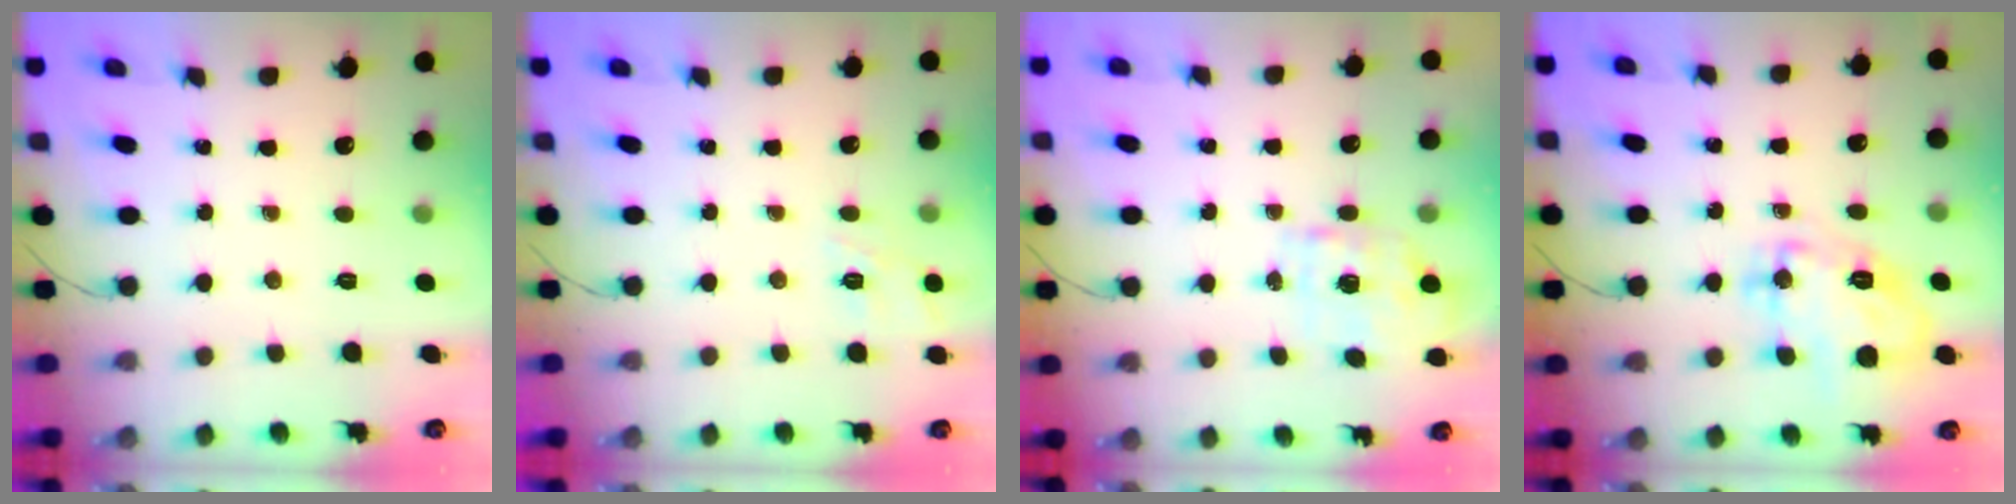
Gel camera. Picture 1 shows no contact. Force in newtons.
{"total": 9.4, "press": 9.3, "slide": 1.5}
{"total": 2.0, "press": 1.9, "slide": 0.6}
{"total": 16.7, "press": 16.7, "slide": 0.9}